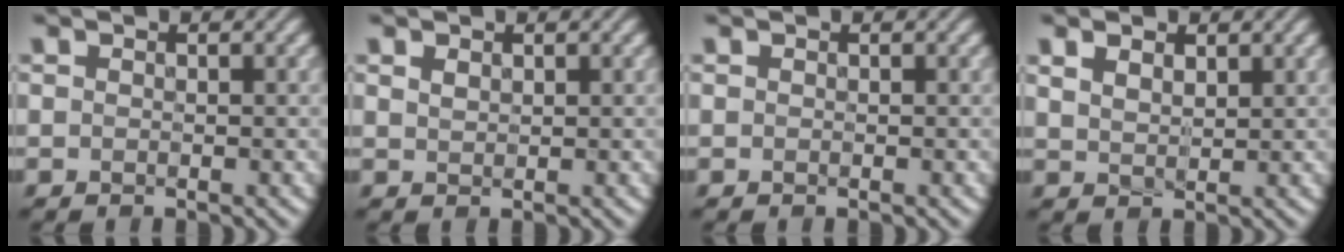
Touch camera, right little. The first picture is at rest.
{"total": 0.8, "force": [0.4, 0.5, 0.4], "torque": [-0.012, 0.000, 0.012]}
{"total": 0.0}
{"total": 2.6, "force": [1.3, 1.5, 1.7], "torque": [-0.037, 0.004, 0.021]}